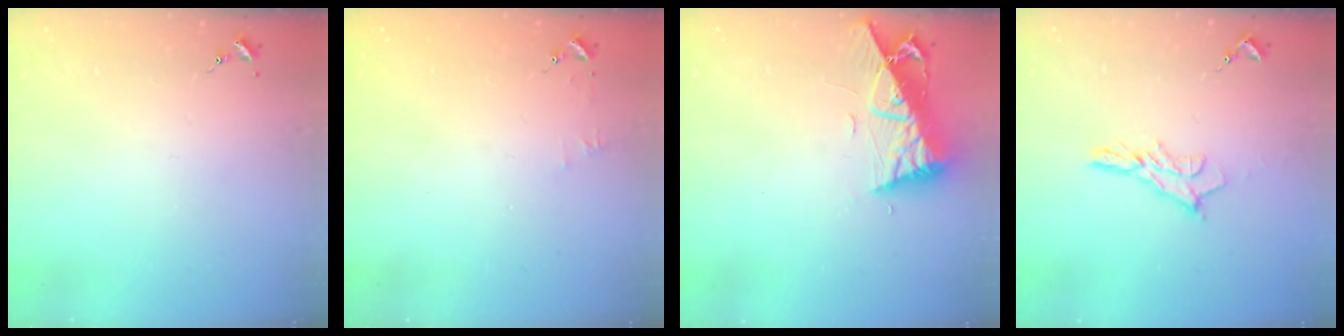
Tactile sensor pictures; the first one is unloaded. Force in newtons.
{"total": 3.5, "press": 3.5, "slide": 0.3}
{"total": 9.6, "press": 9.5, "slide": 1.2}
{"total": 9.9, "press": 9.9, "slide": 0.7}